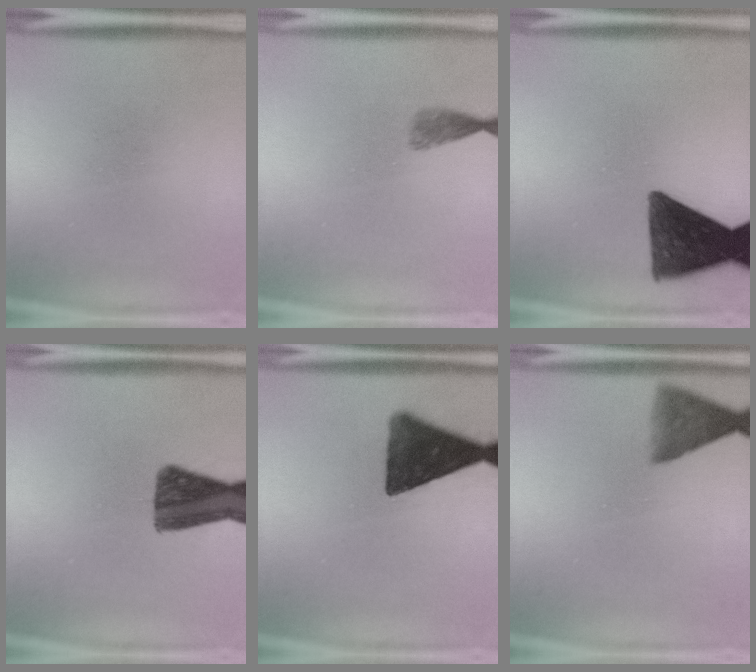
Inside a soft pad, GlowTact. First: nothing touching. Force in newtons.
{"total": 1.8}
{"total": 13.0}
{"total": 12.1}
{"total": 13.9}
{"total": 5.8}